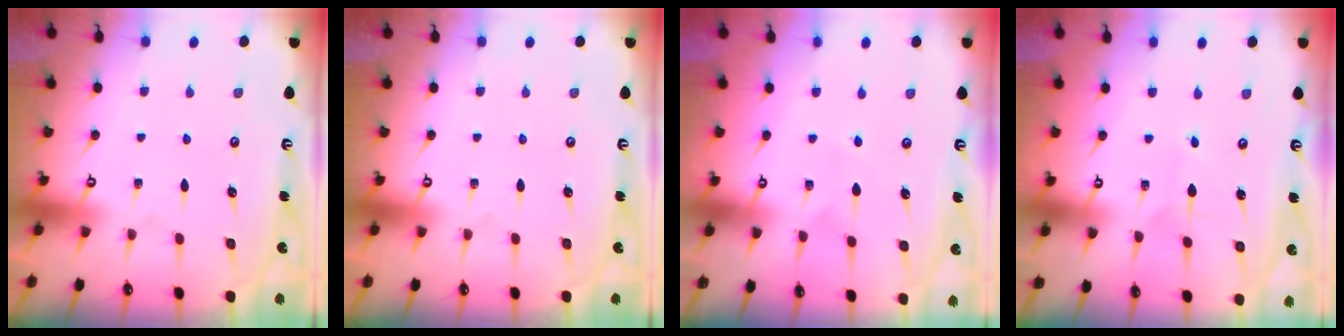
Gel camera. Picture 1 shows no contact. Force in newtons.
{"total": 0.0}
{"total": 4.3, "press": 4.1, "slide": 1.1}
{"total": 1.5, "press": 1.4, "slide": 0.1}